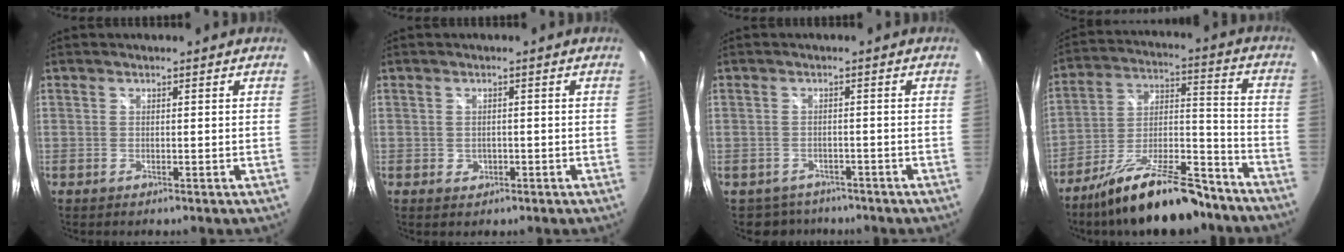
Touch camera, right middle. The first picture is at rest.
{"total": 1.9, "force": [-0.5, 1.7, 0.6], "torque": [-0.010, -0.002, -0.006]}
{"total": 4.4, "force": [-3.5, 2.7, 0.1], "torque": [-0.011, 0.003, -0.052]}
{"total": 20.5, "force": [-15.6, 5.7, 12.0], "torque": [-0.207, -0.003, -0.244]}